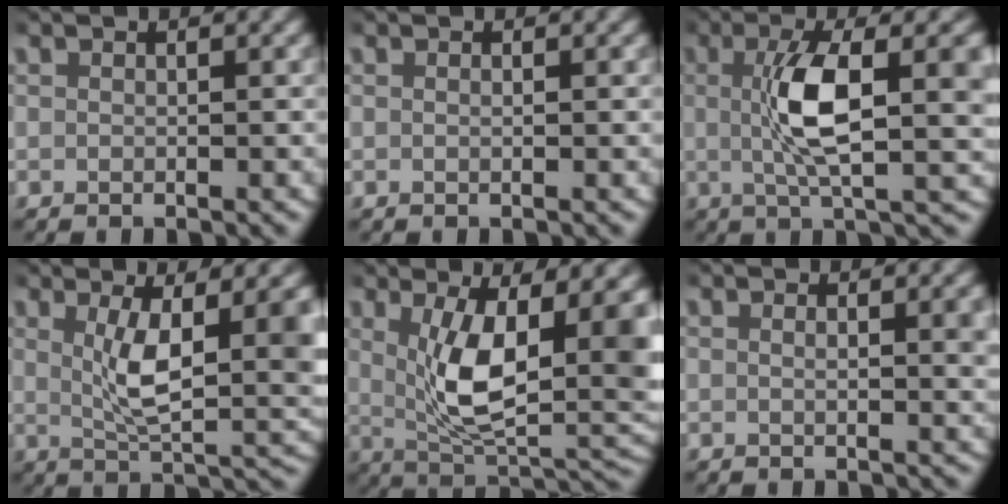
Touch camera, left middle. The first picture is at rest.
{"total": 0.0}
{"total": 7.8, "force": [0.7, 2.1, 7.5], "torque": [-0.117, 0.003, 0.011]}
{"total": 7.5, "force": [0.8, 2.5, 7.0], "torque": [-0.098, -0.012, 0.018]}
{"total": 10.8, "force": [0.6, 4.7, 9.7], "torque": [-0.154, -0.013, 0.017]}
{"total": 1.4, "force": [0.3, 0.0, 1.4], "torque": [-0.019, -0.005, 0.006]}